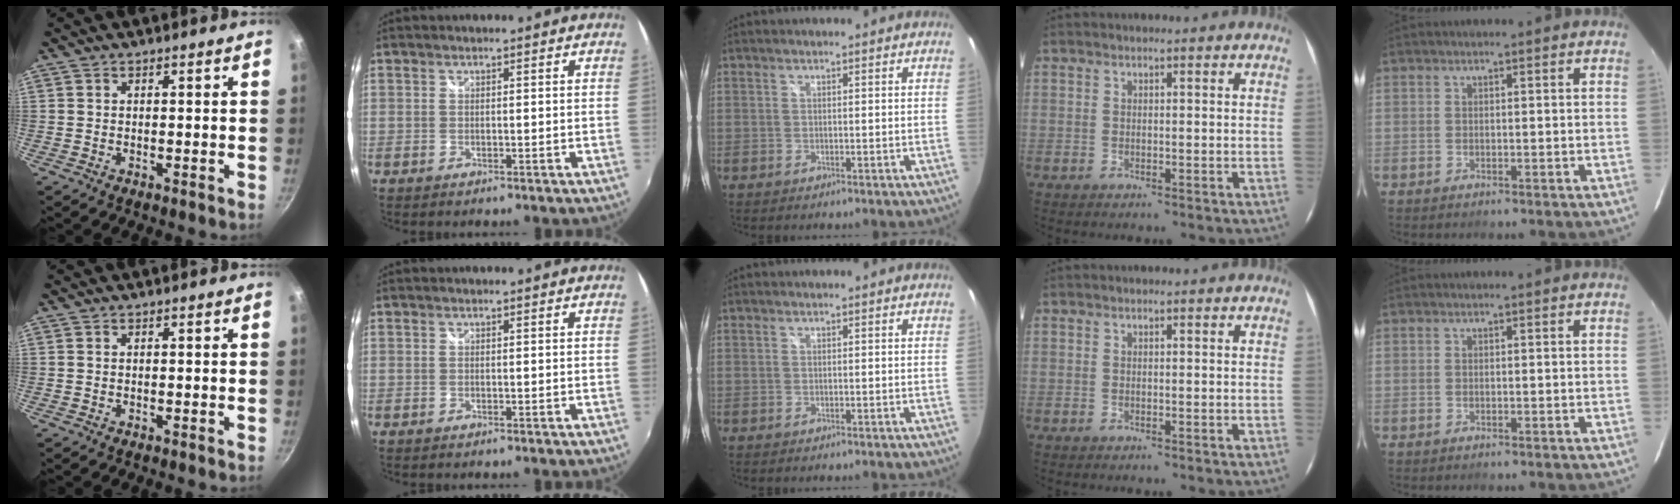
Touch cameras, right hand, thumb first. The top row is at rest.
{}